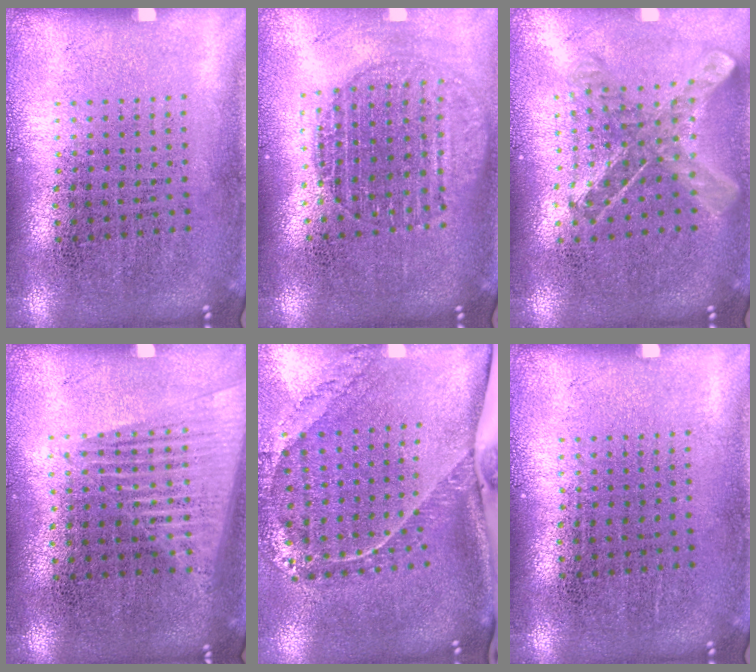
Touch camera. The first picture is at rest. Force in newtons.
{"total": 1.8, "press": 1.5, "slide": 1.0}
{"total": 0.9, "press": 0.9, "slide": 0.1}
{"total": 1.6, "press": 1.4, "slide": 0.6}
{"total": 2.5, "press": 1.8, "slide": 1.8}
{"total": 0.0}